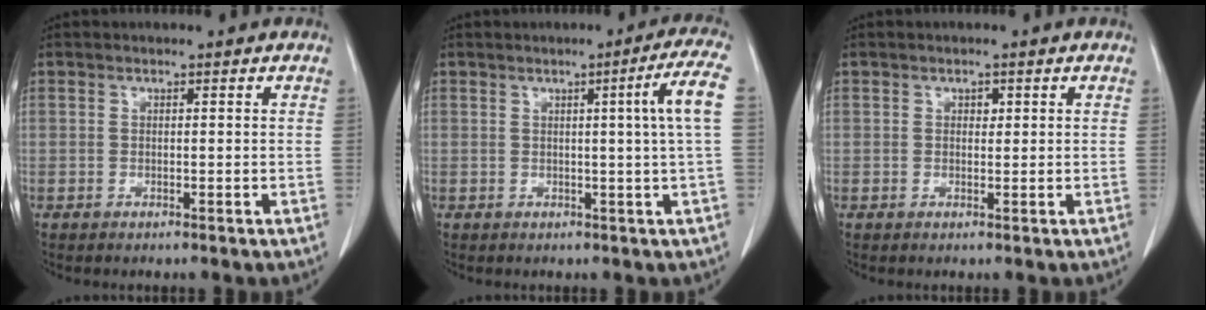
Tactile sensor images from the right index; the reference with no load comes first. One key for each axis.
{"total": 6.3, "fx": 0.9, "fy": -1.6, "fz": 6.1, "tx": -0.078, "ty": 0.000, "tz": 0.015}
{"total": 1.0, "fx": 0.4, "fy": 0.7, "fz": 0.6, "tx": -0.007, "ty": 0.000, "tz": 0.006}